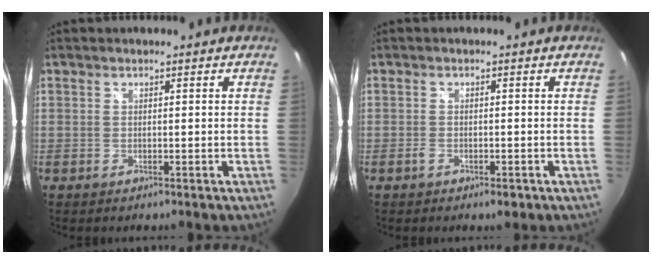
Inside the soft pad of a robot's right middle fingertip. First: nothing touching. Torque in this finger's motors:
{"motor_torque": [0.67, -0.37, 0.01, 0.00]}